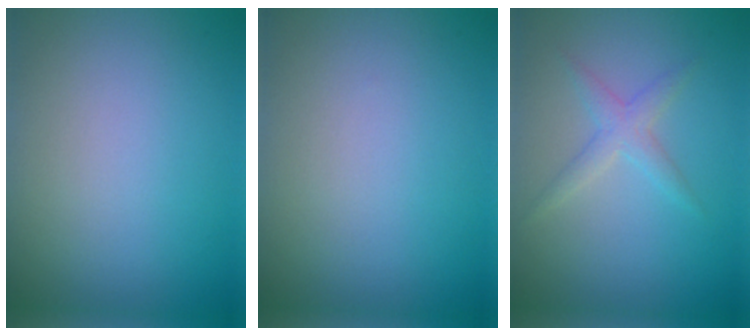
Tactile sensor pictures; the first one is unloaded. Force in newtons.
{"total": 0.0}
{"total": 1.8, "press": 1.8, "slide": 0.1}